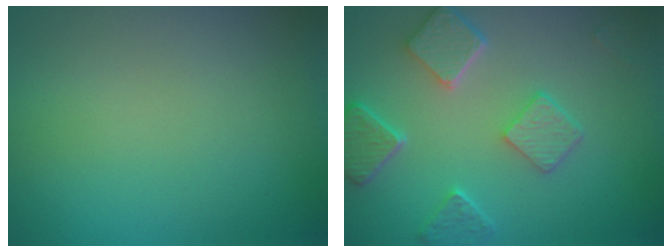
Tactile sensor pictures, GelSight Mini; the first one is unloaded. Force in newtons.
{"total": 5.1, "press": 4.0, "slide": 3.2}